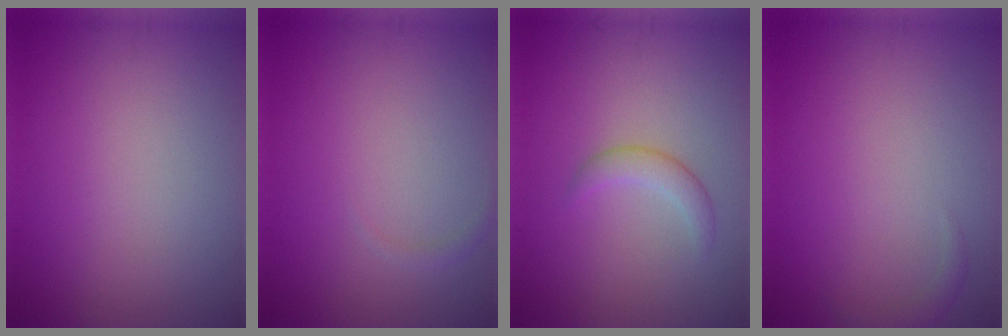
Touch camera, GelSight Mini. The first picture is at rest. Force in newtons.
{"total": 0.6, "press": 0.6, "slide": 0.0}
{"total": 1.9, "press": 1.9, "slide": 0.1}
{"total": 0.9, "press": 0.9, "slide": 0.1}